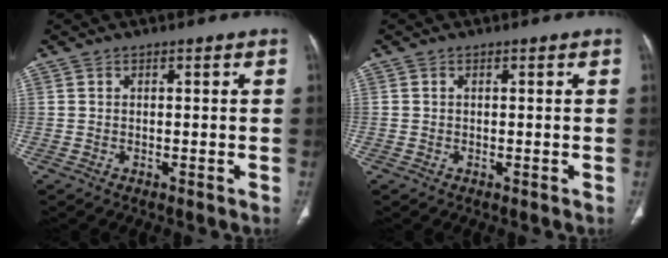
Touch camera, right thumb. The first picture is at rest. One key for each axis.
{"total": 0.0}